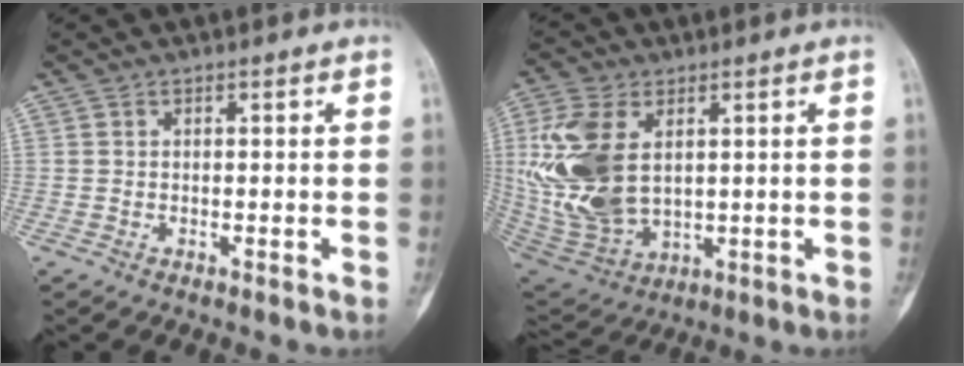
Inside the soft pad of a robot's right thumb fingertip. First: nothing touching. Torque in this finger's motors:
{"motor_torque": [0.38, 1.11, 1.65, 0.42, 0.23]}